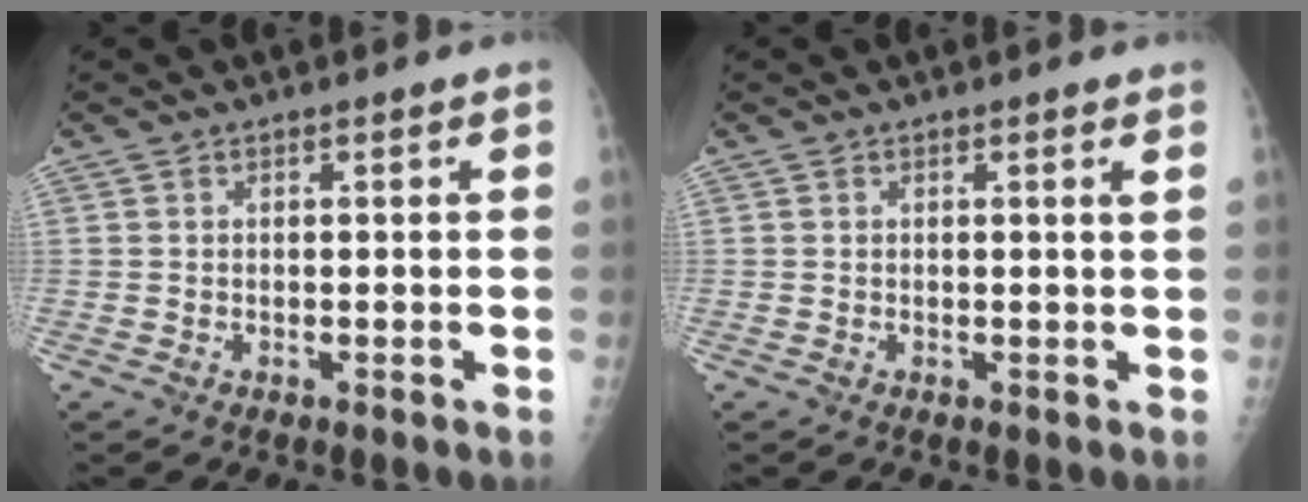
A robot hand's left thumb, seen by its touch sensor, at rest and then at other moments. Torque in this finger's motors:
{"motor_torque": [0.18, -0.09, -0.08, -0.04, 0.01]}